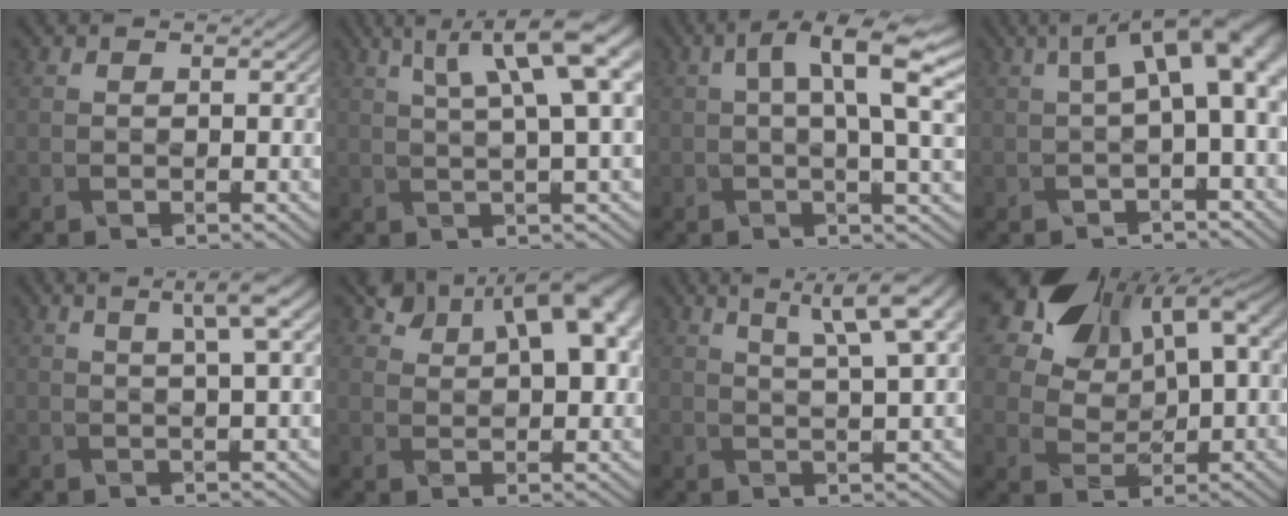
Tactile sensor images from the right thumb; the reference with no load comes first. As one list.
[{"total": 10.4, "force": [4.1, 2.2, 9.2], "torque": [-0.128, 0.027, 0.062]}, {"total": 9.3, "force": [2.1, 3.0, 8.5], "torque": [-0.134, 0.005, 0.033]}, {"total": 7.5, "force": [1.2, 2.2, 7.1], "torque": [-0.102, 0.016, 0.019]}, {"total": 4.9, "force": [2.0, 0.7, 4.4], "torque": [-0.070, 0.015, 0.035]}, {"total": 11.7, "force": [5.7, 6.2, 8.1], "torque": [-0.132, 0.016, 0.091]}, {"total": 8.8, "force": [4.6, 1.7, 7.3], "torque": [-0.106, 0.026, 0.066]}, {"total": 14.4, "force": [7.1, 8.6, 9.1], "torque": [-0.187, 0.023, 0.132]}]